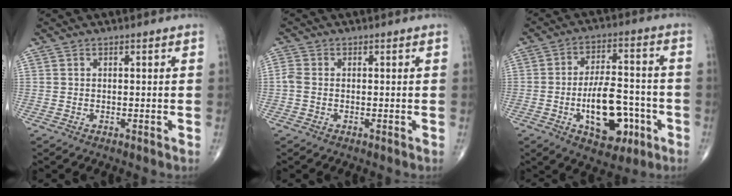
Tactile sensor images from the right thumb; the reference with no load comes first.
{"total": 1.9, "force": [-0.3, 1.2, 1.4], "torque": [-0.037, 0.000, -0.013]}
{"total": 14.4, "force": [-4.6, 7.5, 11.4], "torque": [-0.154, 0.028, -0.066]}